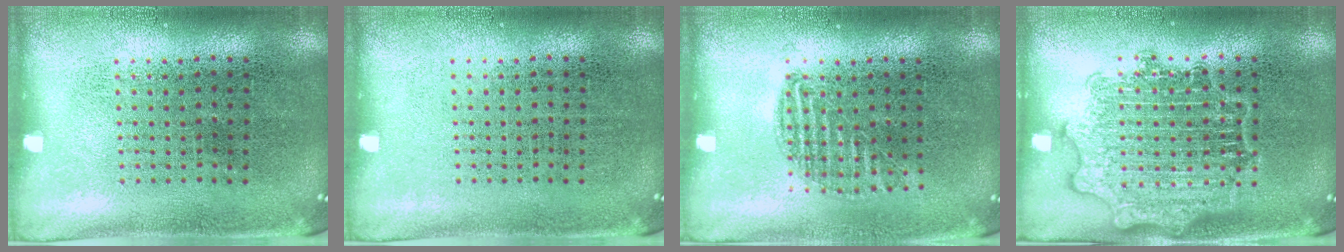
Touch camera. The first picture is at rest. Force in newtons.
{"total": 0.0}
{"total": 0.9, "press": 0.8, "slide": 0.3}
{"total": 3.0, "press": 3.0, "slide": 0.5}